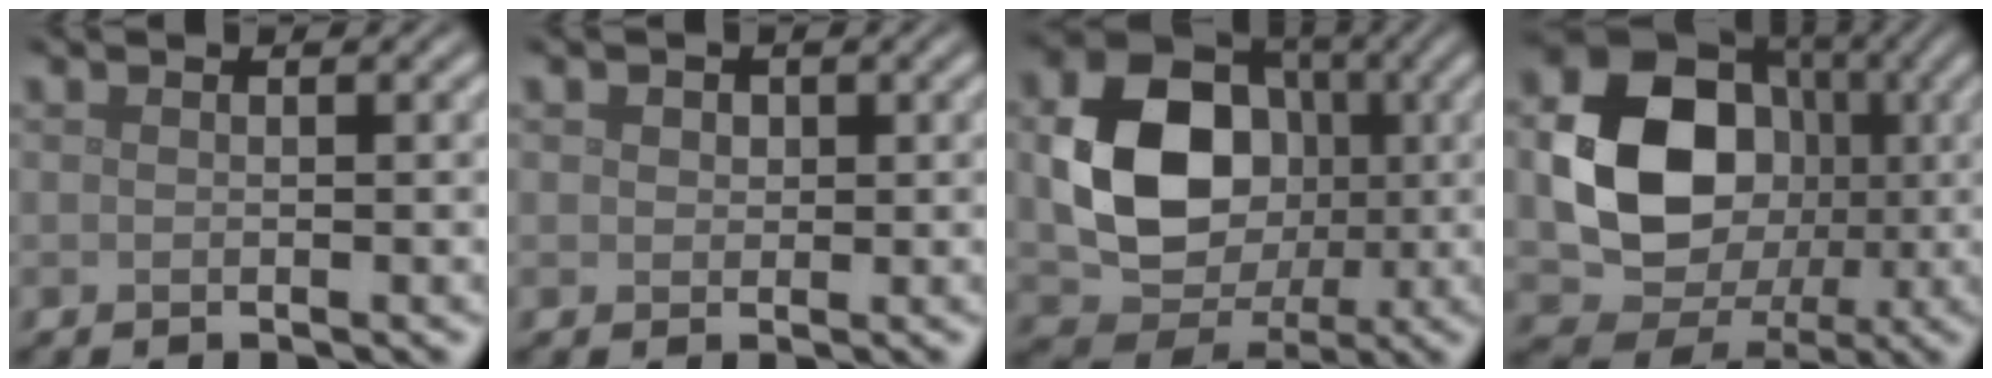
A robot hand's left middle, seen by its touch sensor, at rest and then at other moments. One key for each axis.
{"total": 1.7, "fx": 0.7, "fy": 1.3, "fz": 0.7, "tx": -0.007, "ty": 0.006, "tz": 0.003}
{"total": 10.7, "fx": 0.0, "fy": 8.3, "fz": 6.7, "tx": -0.131, "ty": -0.005, "tz": 0.004}
{"total": 11.7, "fx": -0.2, "fy": 9.4, "fz": 6.9, "tx": -0.124, "ty": -0.007, "tz": -0.005}